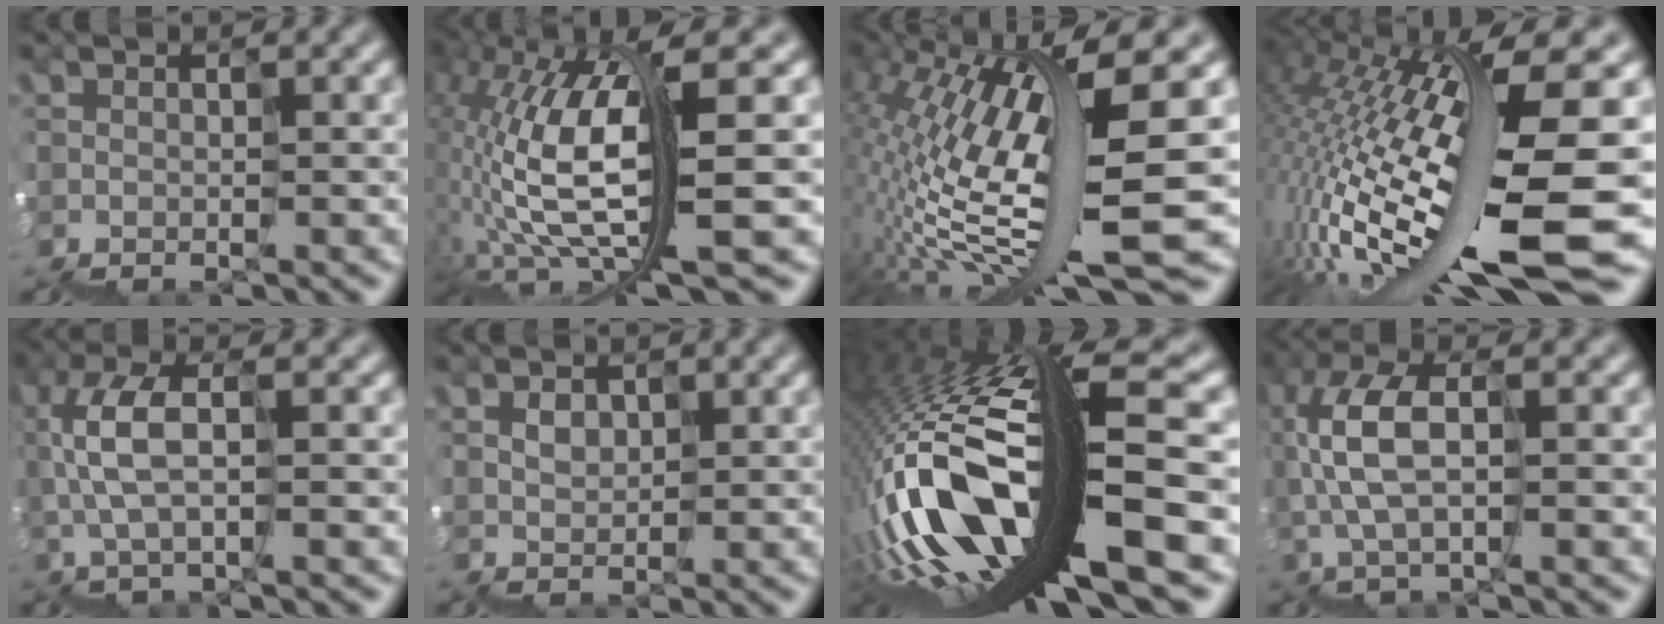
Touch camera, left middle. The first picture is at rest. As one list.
[{"total": 9.6, "force": [-0.2, 1.8, 9.4], "torque": [-0.204, 0.021, 0.009]}, {"total": 13.4, "force": [0.7, 2.3, 13.2], "torque": [-0.269, 0.011, 0.026]}, {"total": 15.4, "force": [-0.4, 2.4, 15.2], "torque": [-0.290, -0.008, 0.006]}, {"total": 3.2, "force": [1.3, 0.9, 2.8], "torque": [-0.087, 0.021, 0.024]}, {"total": 1.4, "force": [0.7, 0.3, -1.1], "torque": [0.003, 0.018, 0.016]}, {"total": 14.5, "force": [-2.4, 4.0, 13.8], "torque": [-0.280, 0.023, -0.037]}, {"total": 4.2, "force": [1.3, 1.5, 3.7], "torque": [-0.110, 0.026, 0.024]}]